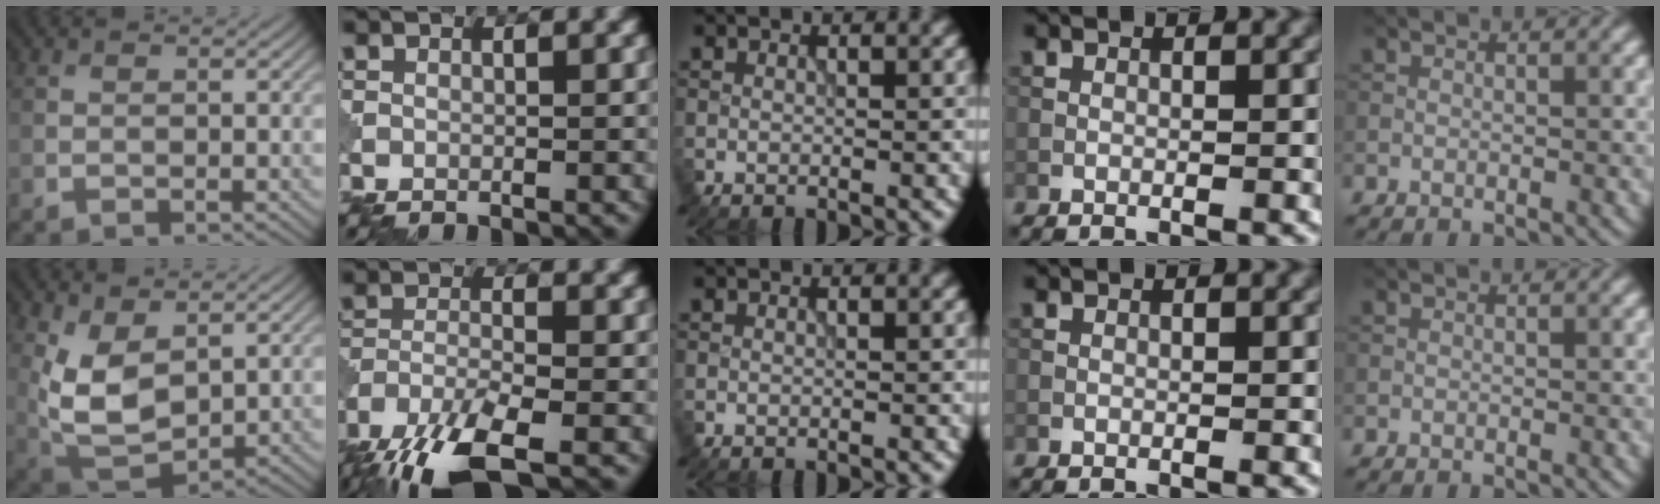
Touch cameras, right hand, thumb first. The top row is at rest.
{"thumb": {"total": 8.9, "force": [2.1, 5.1, 7.0], "torque": [-0.177, -0.007, 0.042]}, "index": {"total": 8.0, "force": [-5.8, 1.9, 5.2], "torque": [-0.104, -0.013, -0.115]}}